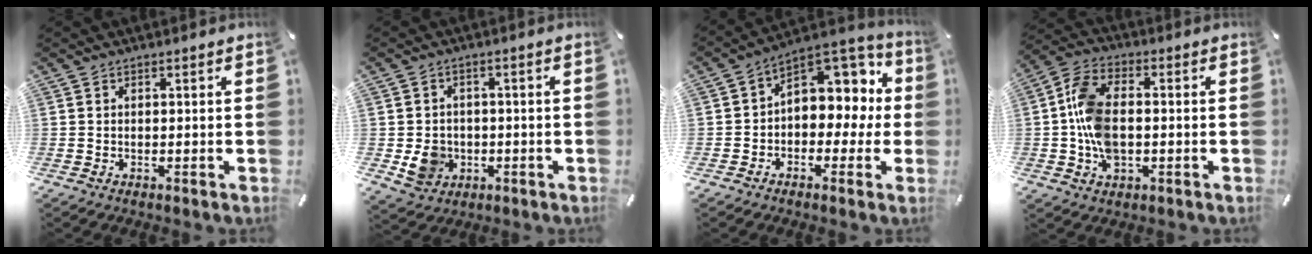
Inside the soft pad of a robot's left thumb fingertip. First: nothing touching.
{"total": 6.7, "force": [-1.4, 6.2, 2.0], "torque": [-0.043, 0.009, -0.022]}
{"total": 8.4, "force": [2.5, 7.0, 3.9], "torque": [-0.049, -0.028, 0.049]}
{"total": 10.3, "force": [-1.1, 6.5, 7.9], "torque": [-0.182, 0.005, -0.022]}